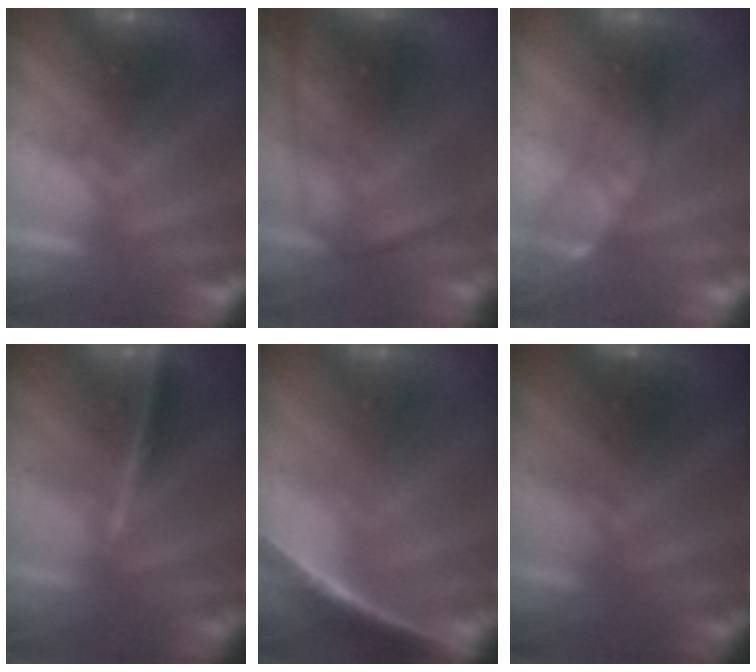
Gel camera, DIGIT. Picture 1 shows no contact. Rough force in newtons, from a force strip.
{"total": 7.1}
{"total": 2.6}
{"total": 2.0}
{"total": 1.7}
{"total": 1.9}